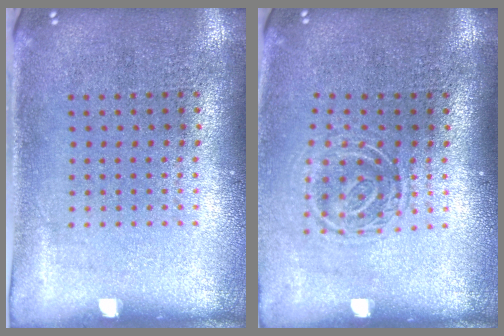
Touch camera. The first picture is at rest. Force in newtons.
{"total": 1.7, "press": 1.2, "slide": 1.2}